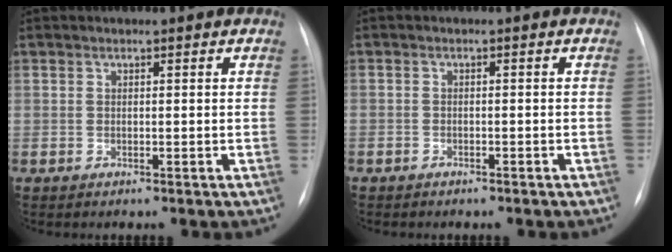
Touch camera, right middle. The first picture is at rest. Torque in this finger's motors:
{"motor_torque": [0.27, -0.65, -0.95, -0.21]}